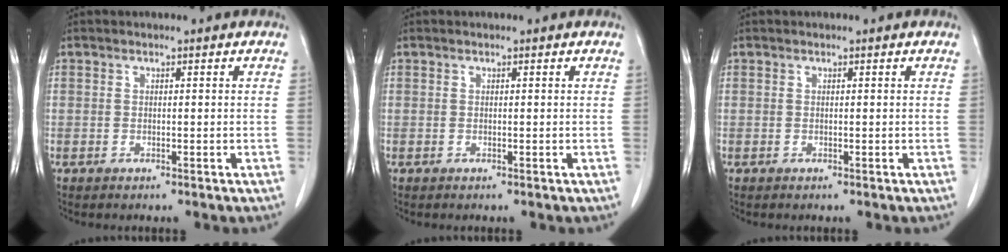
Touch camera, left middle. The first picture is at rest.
{"total": 0.0}
{"total": 0.0}